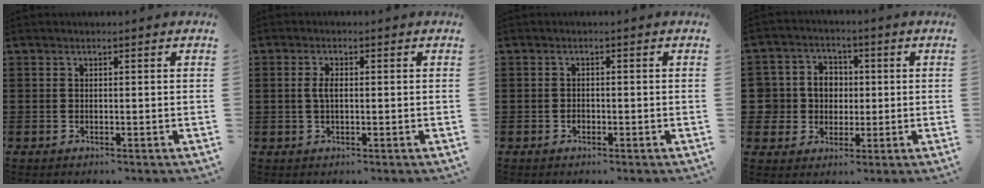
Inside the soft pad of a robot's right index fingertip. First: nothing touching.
{"total": 2.3, "force": [0.1, 1.0, 2.1], "torque": [-0.049, 0.001, -0.001]}
{"total": 0.8, "force": [-0.5, 0.5, 0.4], "torque": [-0.010, -0.001, -0.009]}
{"total": 6.0, "force": [0.3, 5.9, 1.2], "torque": [-0.057, 0.016, 0.004]}